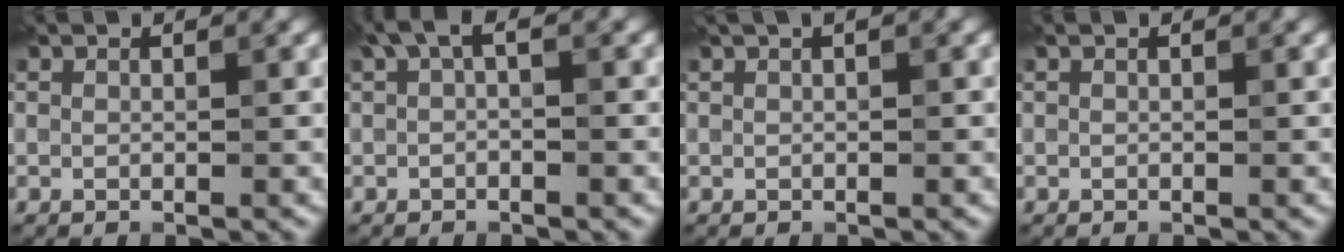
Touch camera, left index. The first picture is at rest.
{"total": 2.2, "force": [0.7, 0.8, 2.0], "torque": [-0.033, 0.007, 0.008]}
{"total": 1.3, "force": [0.7, 0.2, 1.0], "torque": [-0.017, 0.003, 0.010]}
{"total": 0.0}